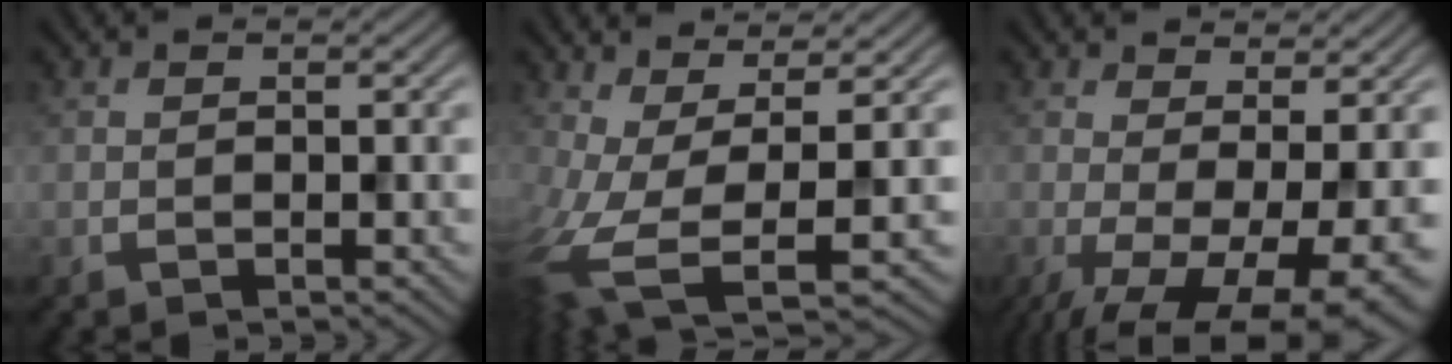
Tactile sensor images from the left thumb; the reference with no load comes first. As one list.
[{"total": 9.0, "force": [-2.5, 2.9, 8.2], "torque": [-0.191, -0.017, -0.030]}, {"total": 10.5, "force": [-3.1, 3.9, 9.3], "torque": [-0.140, -0.015, -0.029]}]